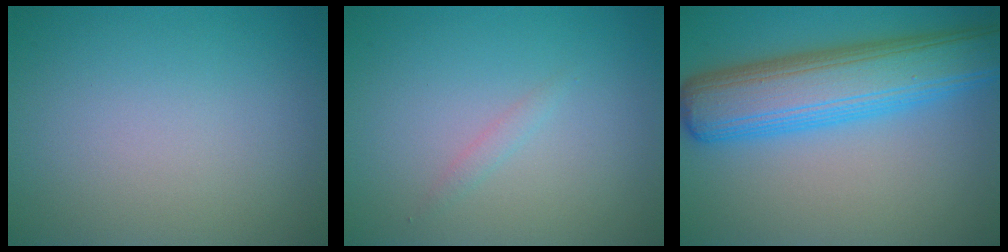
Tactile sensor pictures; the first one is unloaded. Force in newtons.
{"total": 0.7, "press": 0.7, "slide": 0.1}
{"total": 9.3, "press": 9.3, "slide": 0.2}